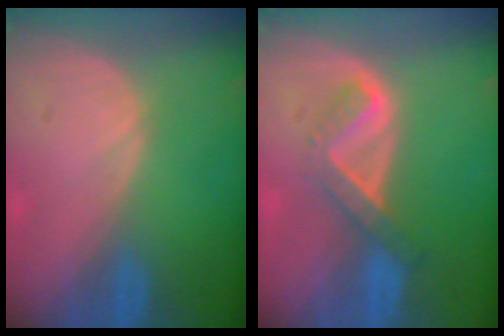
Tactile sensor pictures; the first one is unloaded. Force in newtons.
{"total": 5.1, "press": 4.4, "slide": 2.6}